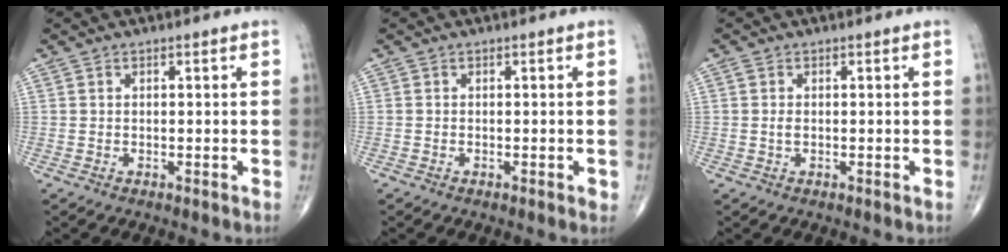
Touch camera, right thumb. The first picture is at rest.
{"total": 0.7, "force": [-0.4, 0.2, 0.6], "torque": [-0.008, -0.002, -0.008]}
{"total": 1.1, "force": [0.0, 0.7, 0.9], "torque": [-0.021, 0.001, 0.001]}